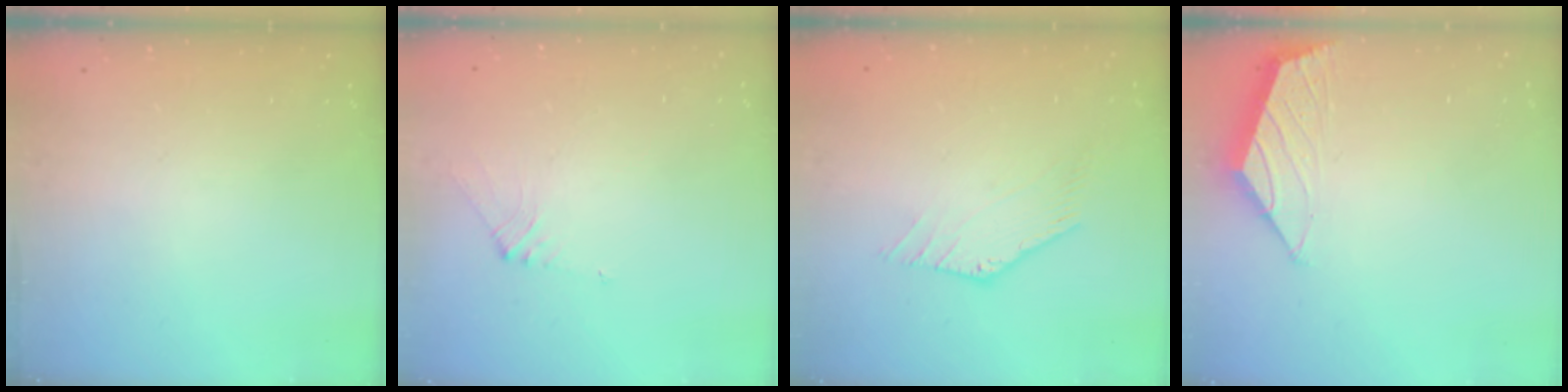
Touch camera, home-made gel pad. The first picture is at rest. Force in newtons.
{"total": 2.2, "press": 2.1, "slide": 0.6}
{"total": 1.0, "press": 1.0, "slide": 0.3}
{"total": 1.5, "press": 1.4, "slide": 0.5}